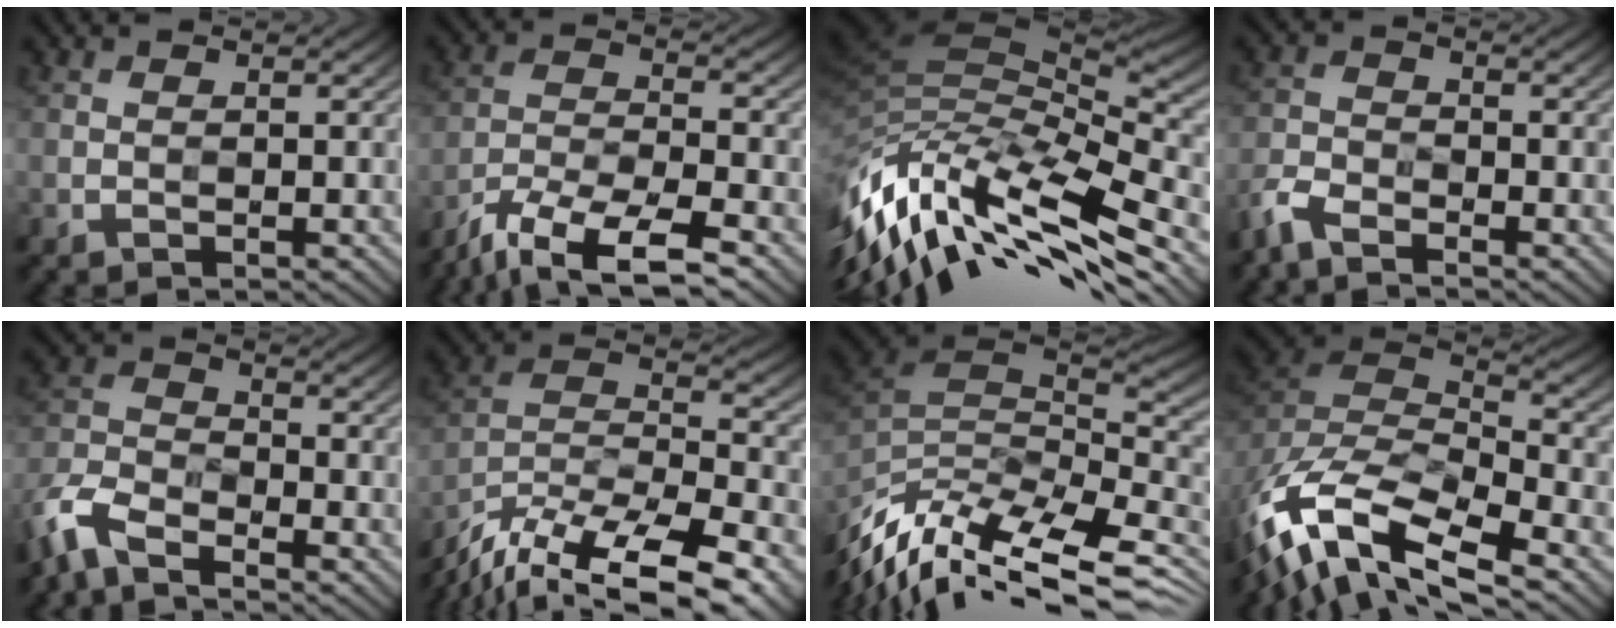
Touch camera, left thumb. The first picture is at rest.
{"total": 10.8, "force": [-8.0, 3.2, 6.6], "torque": [-0.134, -0.010, -0.150]}
{"total": 15.2, "force": [-8.0, 6.8, 11.0], "torque": [-0.264, -0.014, -0.141]}
{"total": 4.1, "force": [-3.5, 1.3, 1.9], "torque": [-0.046, -0.010, -0.084]}
{"total": 7.5, "force": [-5.7, 2.9, 4.0], "torque": [-0.092, -0.013, -0.134]}
{"total": 17.7, "force": [-14.2, 5.5, 9.1], "torque": [-0.183, -0.027, -0.228]}
{"total": 14.7, "force": [-8.4, 6.4, 10.3], "torque": [-0.260, -0.004, -0.146]}
{"total": 14.0, "force": [-9.2, 5.8, 8.8], "torque": [-0.219, -0.023, -0.156]}